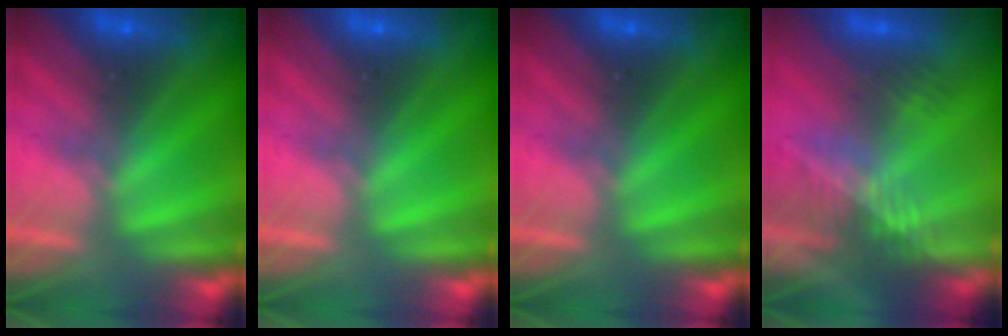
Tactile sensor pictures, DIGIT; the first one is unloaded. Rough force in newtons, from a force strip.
{"total": 0.0}
{"total": 0.0}
{"total": 2.7}